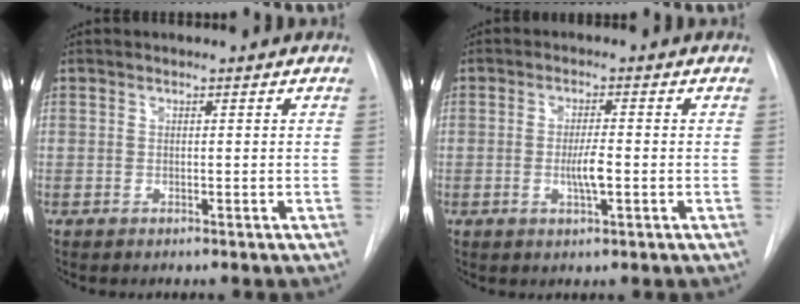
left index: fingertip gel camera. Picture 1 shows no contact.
{"total": 3.5, "force": [-0.7, 0.4, 3.4], "torque": [-0.064, -0.004, -0.011]}